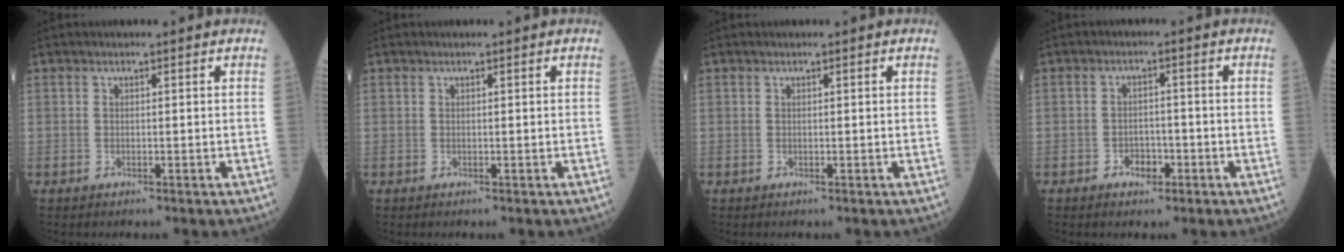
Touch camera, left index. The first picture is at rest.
{"total": 0.0}
{"total": 0.0}
{"total": 2.8, "force": [-1.6, 1.8, 1.4], "torque": [-0.017, 0.003, -0.026]}